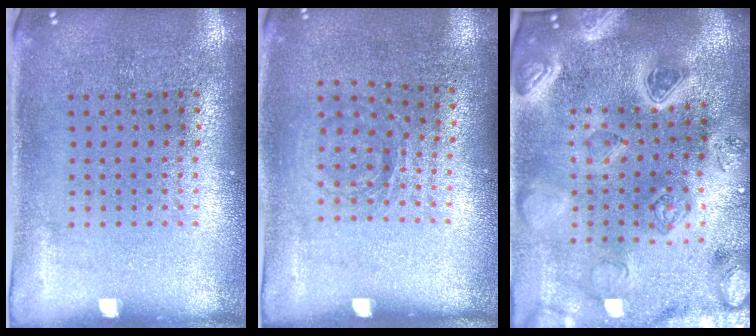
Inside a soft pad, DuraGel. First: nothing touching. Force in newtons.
{"total": 0.9, "press": 0.8, "slide": 0.4}
{"total": 4.1, "press": 3.7, "slide": 1.7}